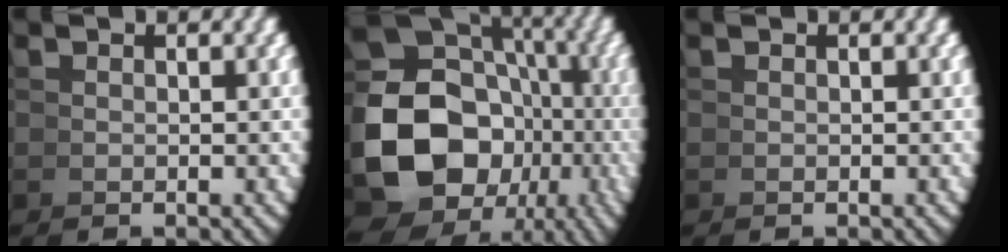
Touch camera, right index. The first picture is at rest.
{"total": 16.9, "force": [-2.5, 13.6, 9.7], "torque": [-0.219, -0.072, -0.019]}
{"total": 0.0}